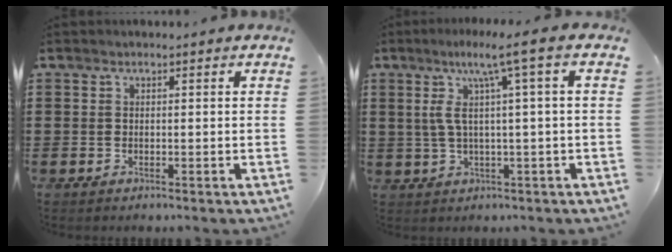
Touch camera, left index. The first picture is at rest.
{"total": 8.1, "force": [2.5, -0.2, 7.7], "torque": [-0.159, -0.001, 0.031]}